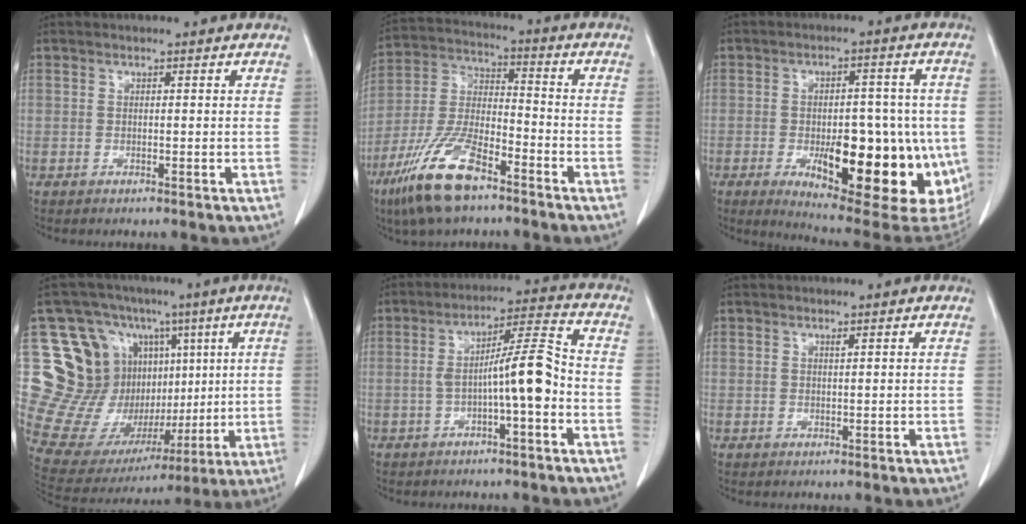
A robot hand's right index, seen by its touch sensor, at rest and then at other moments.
{"total": 14.1, "force": [-9.1, 4.3, 10.0], "torque": [-0.213, -0.016, -0.174]}
{"total": 20.7, "force": [-5.6, 7.1, 18.6], "torque": [-0.183, -0.002, -0.056]}
{"total": 22.0, "force": [4.4, 18.0, 11.7], "torque": [-0.203, 0.087, 0.115]}
{"total": 8.3, "force": [-1.9, 0.6, 8.1], "torque": [-0.135, 0.024, -0.033]}
{"total": 0.6, "force": [0.5, 0.1, 0.3], "torque": [-0.008, -0.003, 0.008]}